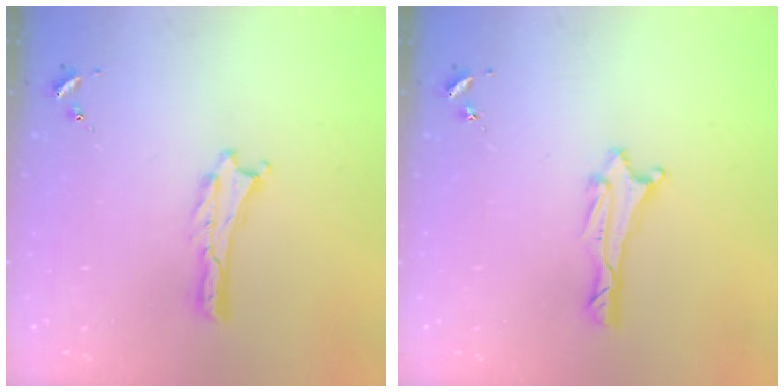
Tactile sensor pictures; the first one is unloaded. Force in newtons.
{"total": 1.1, "press": 1.1, "slide": 0.1}